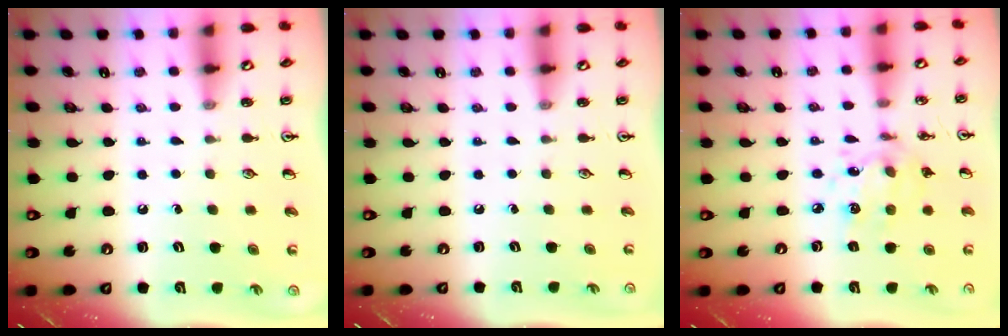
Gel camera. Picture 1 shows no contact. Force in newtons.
{"total": 0.0}
{"total": 8.0, "press": 8.0, "slide": 0.5}